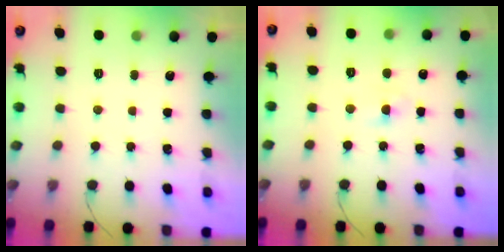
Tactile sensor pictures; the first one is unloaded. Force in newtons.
{"total": 2.6, "press": 2.3, "slide": 1.1}